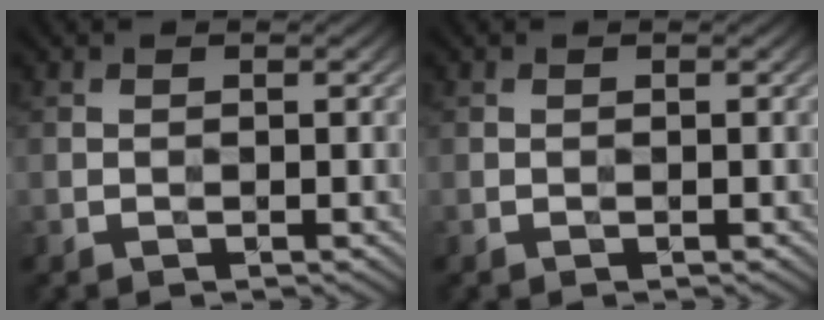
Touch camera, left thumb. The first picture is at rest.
{"total": 0.0}